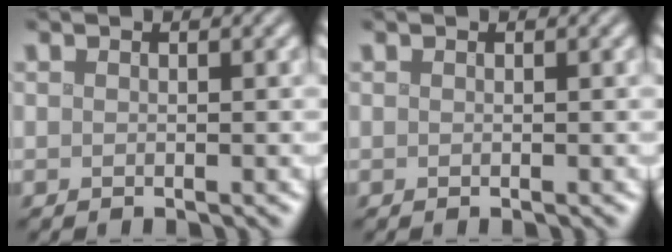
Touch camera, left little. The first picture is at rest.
{"total": 0.0}